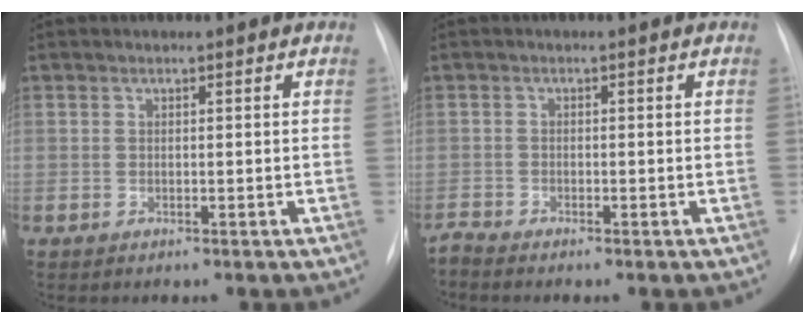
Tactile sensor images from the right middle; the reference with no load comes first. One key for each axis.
{"total": 1.2, "fx": -1.2, "fy": -0.2, "fz": 0.0, "tx": -0.001, "ty": -0.005, "tz": -0.023}